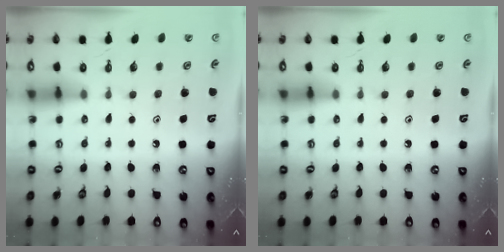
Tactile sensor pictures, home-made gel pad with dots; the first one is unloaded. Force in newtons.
{"total": 0.0}